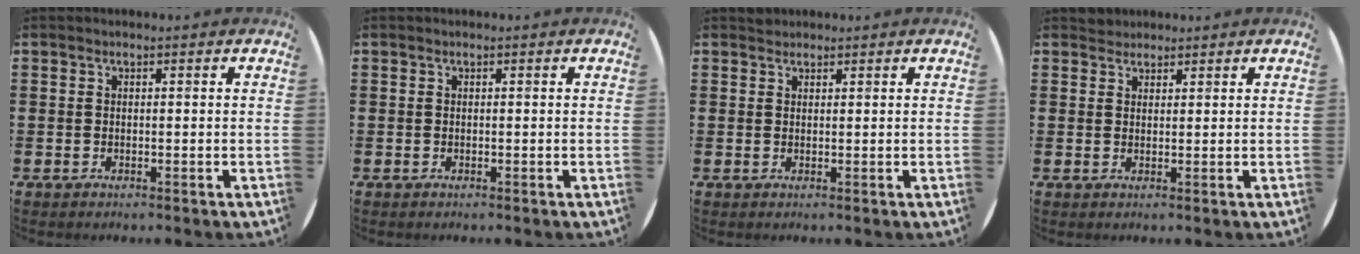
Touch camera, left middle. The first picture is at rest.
{"total": 0.0}
{"total": 0.9, "force": [0.8, 0.3, -0.1], "torque": [0.001, 0.003, 0.016]}
{"total": 1.7, "force": [1.6, 0.5, -0.2], "torque": [0.000, 0.003, 0.032]}